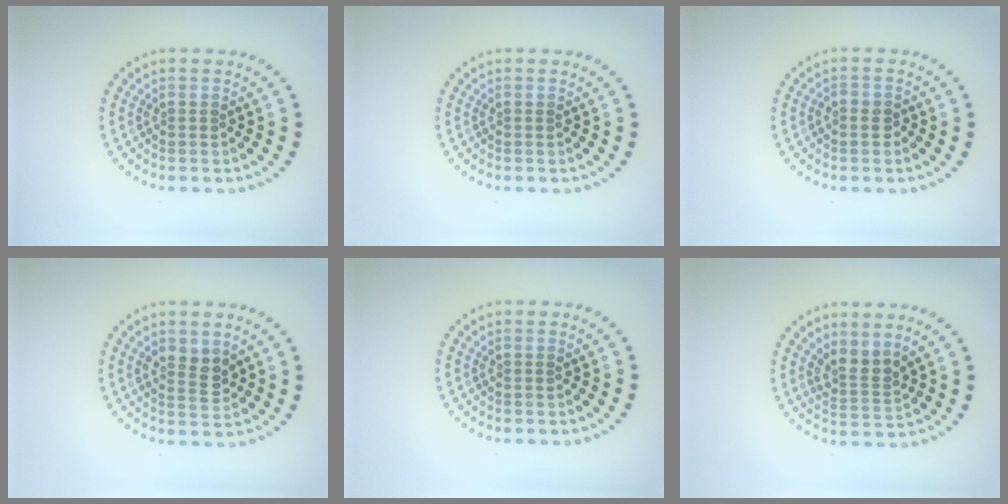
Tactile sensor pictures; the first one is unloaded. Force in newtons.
{"total": 0.0}
{"total": 1.0, "press": 0.9, "slide": 0.4}
{"total": 2.4, "press": 2.3, "slide": 0.6}
{"total": 0.0}
{"total": 2.5, "press": 1.8, "slide": 1.7}